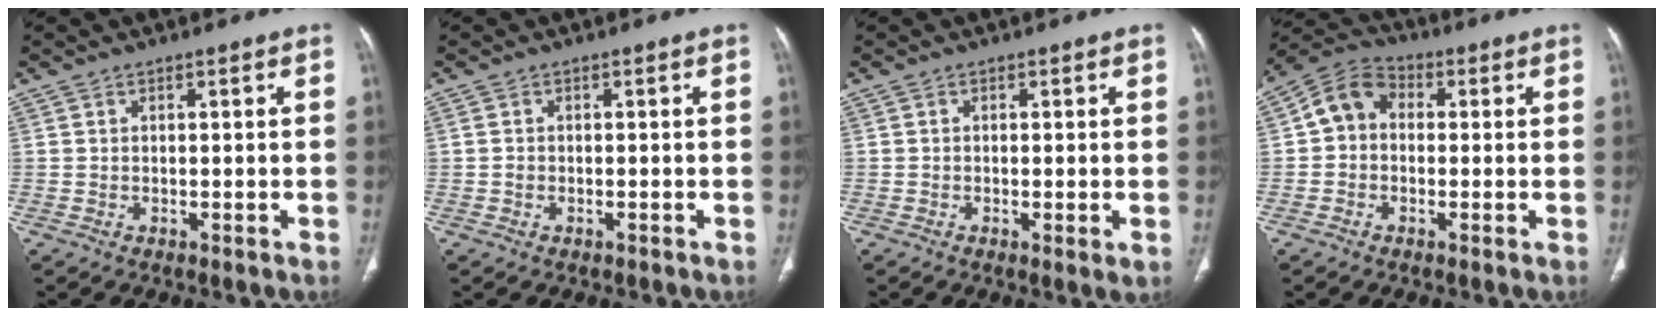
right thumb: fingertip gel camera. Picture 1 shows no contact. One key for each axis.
{"total": 0.8, "fx": -0.3, "fy": 0.7, "fz": 0.4, "tx": -0.008, "ty": 0.001, "tz": -0.004}
{"total": 1.8, "fx": -0.3, "fy": 0.4, "fz": 1.8, "tx": -0.039, "ty": -0.009, "tz": -0.007}
{"total": 7.3, "fx": 0.1, "fy": 6.0, "fz": 4.2, "tx": -0.061, "ty": 0.023, "tz": -0.014}